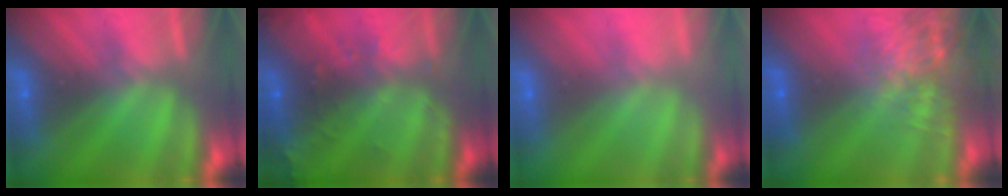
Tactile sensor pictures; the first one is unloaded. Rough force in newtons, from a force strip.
{"total": 6.5}
{"total": 2.7}
{"total": 10.1}